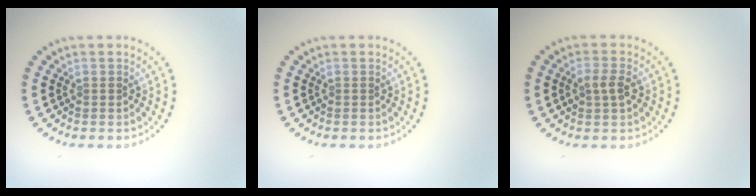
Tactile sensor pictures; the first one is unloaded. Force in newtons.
{"total": 0.0}
{"total": 1.8, "press": 1.7, "slide": 0.2}